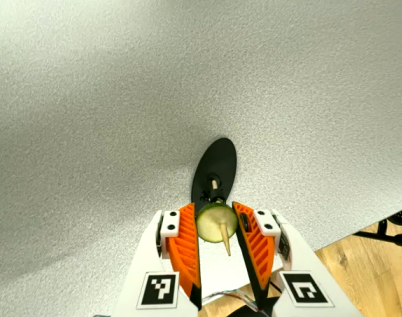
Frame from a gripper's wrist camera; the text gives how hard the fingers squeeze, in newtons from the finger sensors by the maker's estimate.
{"total": 9.1, "left": 8.7, "right": 9.4}